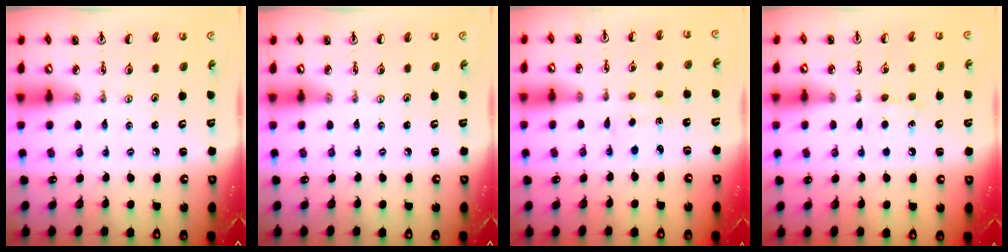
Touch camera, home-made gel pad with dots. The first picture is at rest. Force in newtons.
{"total": 0.0}
{"total": 2.6, "press": 2.5, "slide": 0.3}
{"total": 5.6, "press": 5.6, "slide": 0.7}